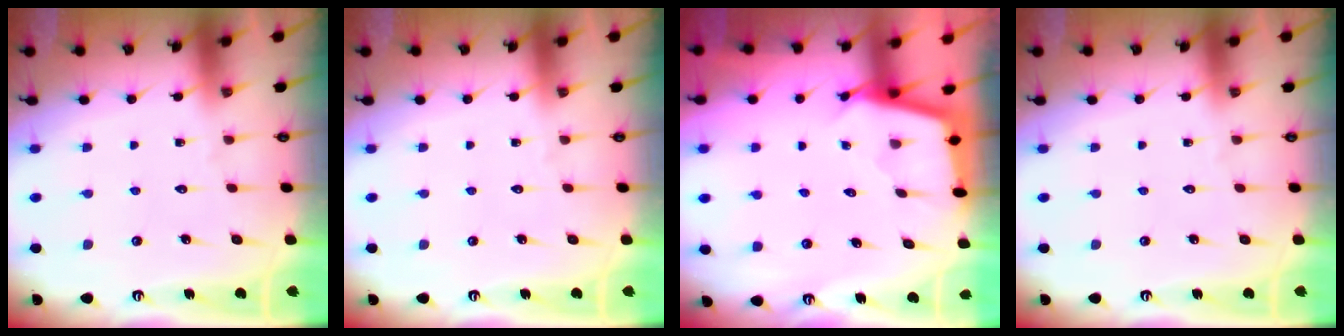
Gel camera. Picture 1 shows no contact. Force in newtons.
{"total": 0.0}
{"total": 2.5, "press": 2.5, "slide": 0.2}
{"total": 0.0}